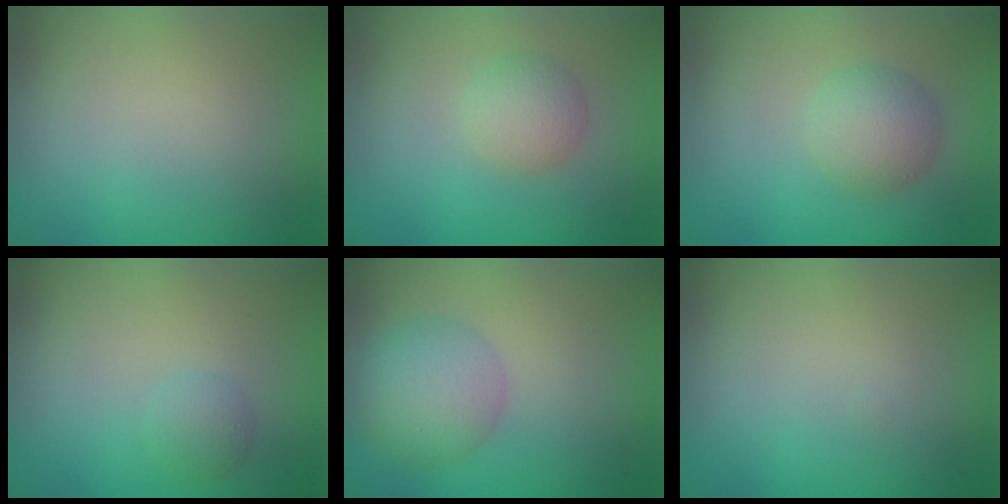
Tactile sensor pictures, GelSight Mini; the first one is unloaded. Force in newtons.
{"total": 2.5, "press": 2.4, "slide": 0.2}
{"total": 3.1, "press": 3.1, "slide": 0.1}
{"total": 1.5, "press": 1.5, "slide": 0.1}
{"total": 4.7, "press": 4.7, "slide": 0.2}
{"total": 0.0}